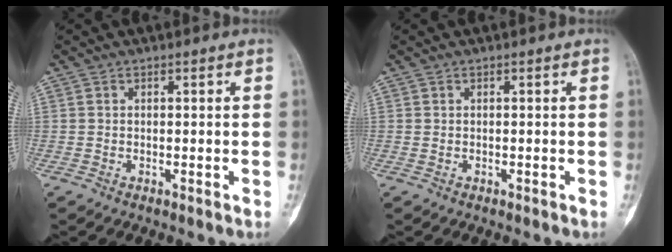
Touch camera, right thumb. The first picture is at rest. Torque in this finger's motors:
{"motor_torque": [0.20, -0.03, -0.33, -0.06, -0.03]}